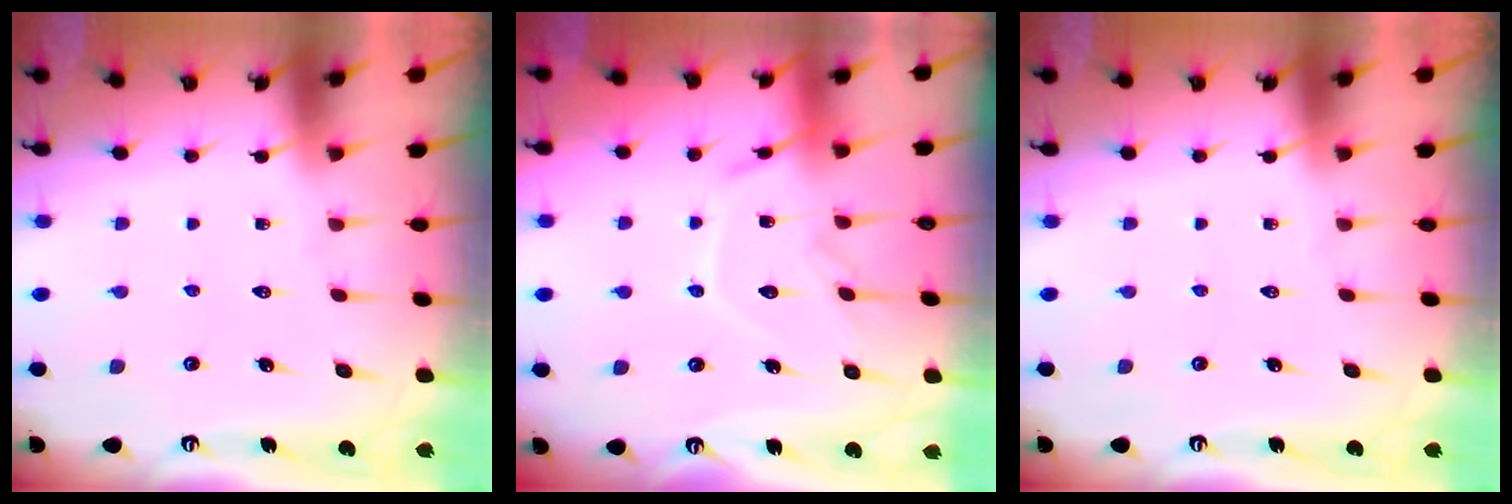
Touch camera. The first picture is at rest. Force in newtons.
{"total": 11.8, "press": 11.8, "slide": 0.7}
{"total": 0.0}